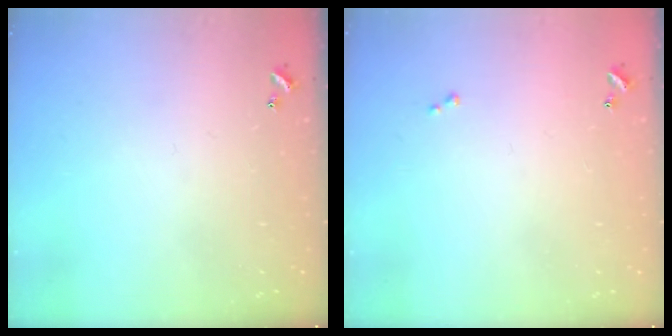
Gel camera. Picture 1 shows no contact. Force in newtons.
{"total": 0.0}